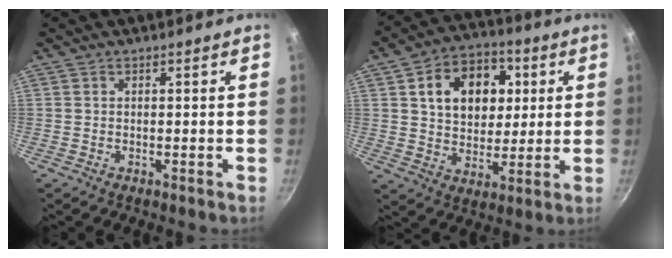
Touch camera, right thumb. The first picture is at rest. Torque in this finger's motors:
{"motor_torque": [-0.52, 1.02, 0.15, 0.26, 0.07]}